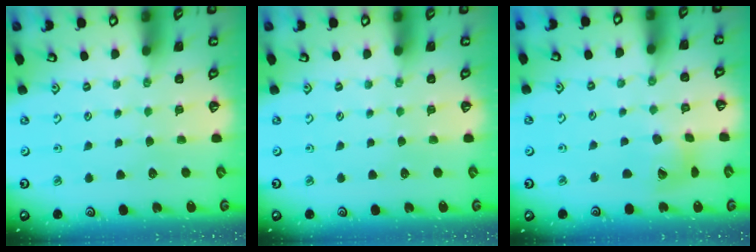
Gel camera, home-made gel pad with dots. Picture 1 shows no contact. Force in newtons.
{"total": 0.0}
{"total": 11.0, "press": 10.9, "slide": 1.5}